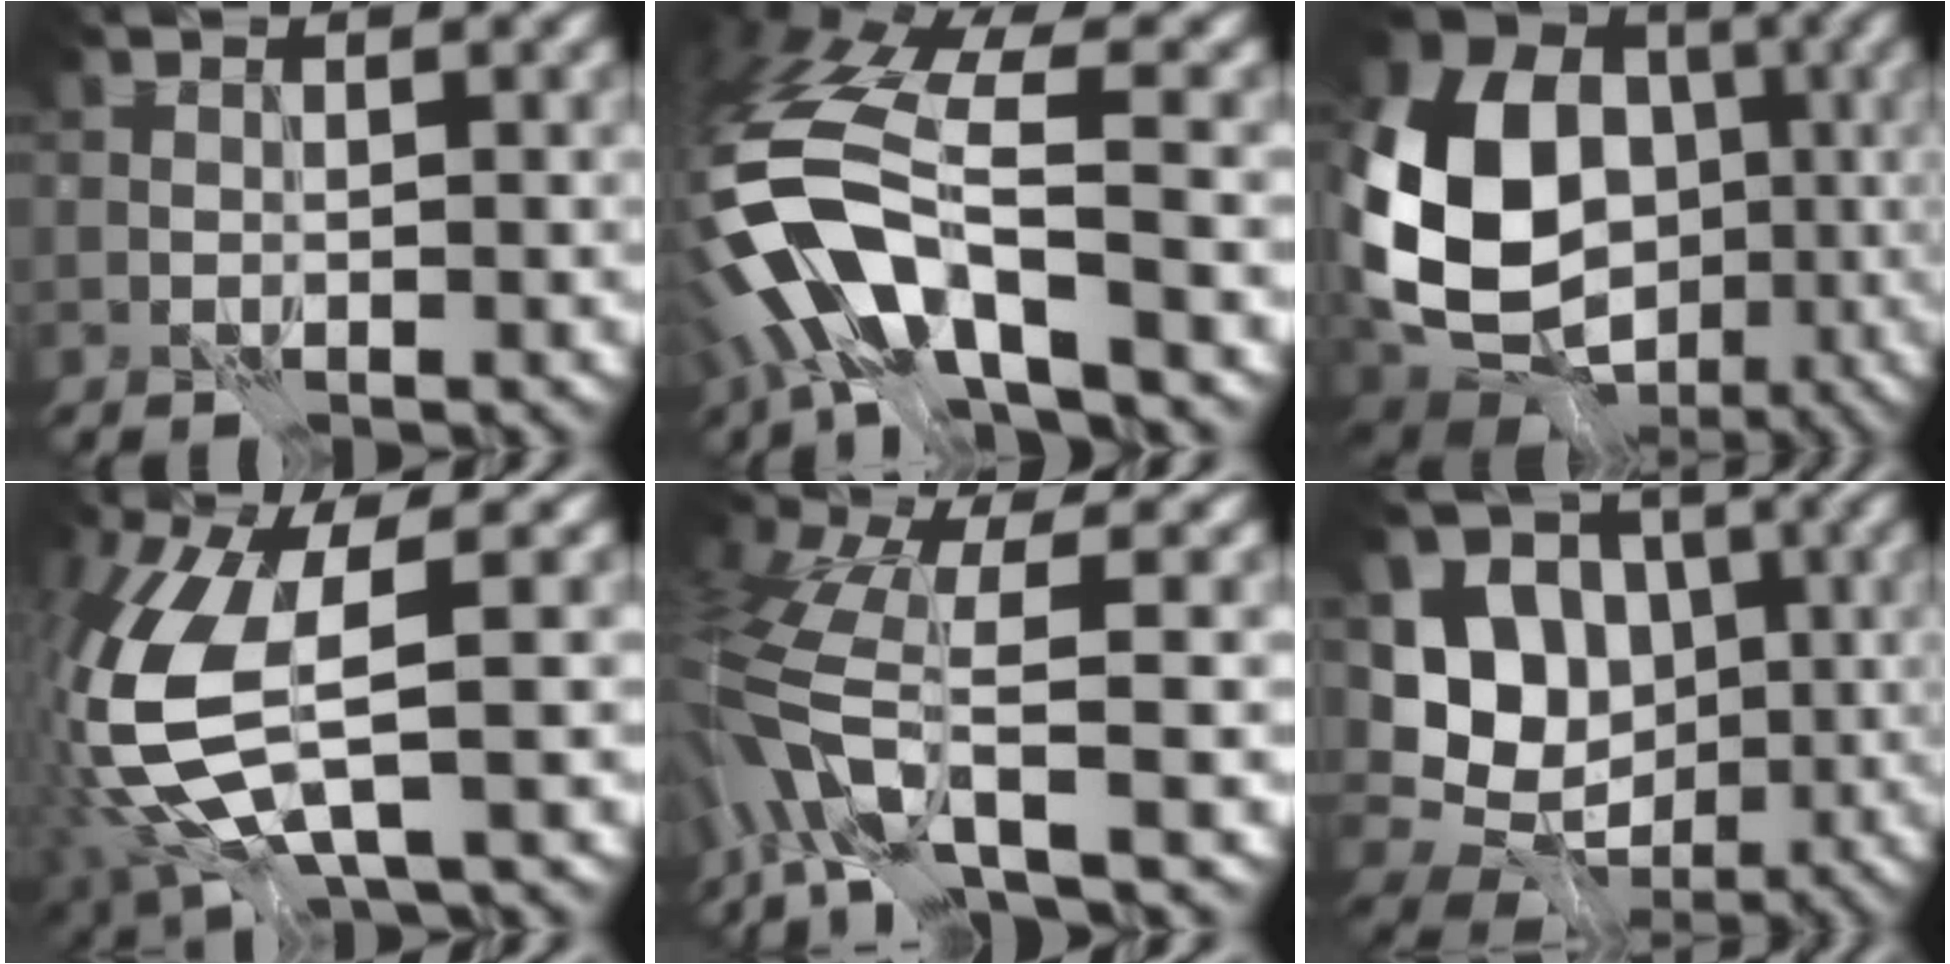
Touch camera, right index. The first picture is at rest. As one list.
[{"total": 11.4, "force": [-4.8, 4.9, 9.1], "torque": [-0.190, -0.001, -0.101]}, {"total": 15.3, "force": [-1.8, 12.0, 9.2], "torque": [-0.194, -0.004, -0.050]}, {"total": 10.3, "force": [-0.8, 4.2, 9.3], "torque": [-0.227, -0.032, -0.012]}, {"total": 8.6, "force": [-3.9, 2.5, 7.2], "torque": [-0.166, -0.008, -0.091]}, {"total": 8.7, "force": [-0.3, 7.3, 4.7], "torque": [-0.062, -0.003, -0.020]}]